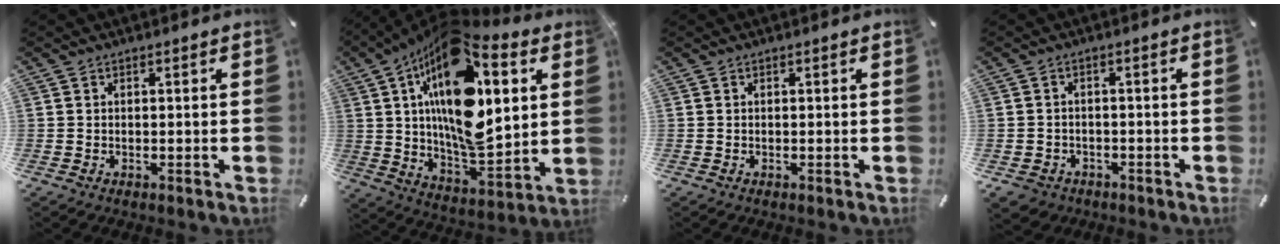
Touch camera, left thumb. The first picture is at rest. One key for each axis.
{"total": 25.7, "fx": 8.9, "fy": 12.6, "fz": 20.5, "tx": -0.370, "ty": -0.057, "tz": 0.144}
{"total": 0.0}
{"total": 3.4, "fx": -2.0, "fy": 2.7, "fz": 0.8, "tx": -0.020, "ty": 0.008, "tz": -0.040}